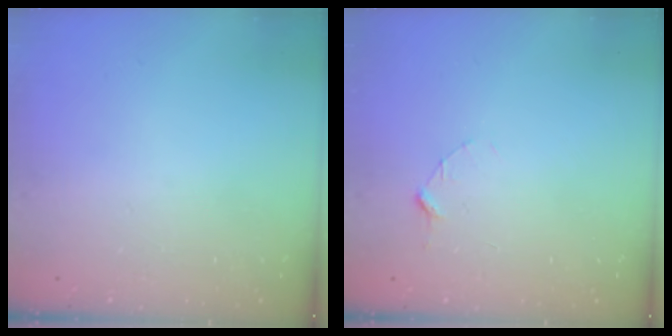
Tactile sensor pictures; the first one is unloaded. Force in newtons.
{"total": 2.9, "press": 2.9, "slide": 0.3}